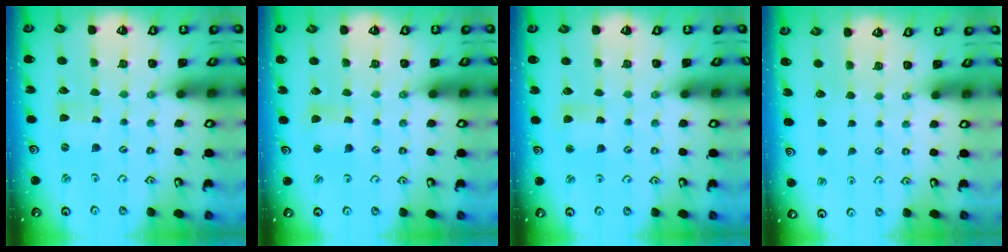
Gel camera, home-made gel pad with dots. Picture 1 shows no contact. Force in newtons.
{"total": 2.7, "press": 2.7, "slide": 0.3}
{"total": 2.8, "press": 2.8, "slide": 0.3}
{"total": 0.0}